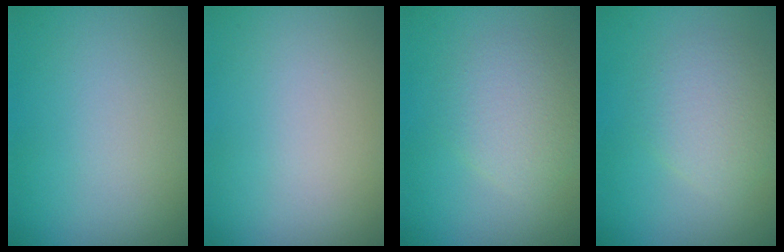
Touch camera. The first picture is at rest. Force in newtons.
{"total": 0.0}
{"total": 3.0, "press": 3.0, "slide": 0.0}
{"total": 3.0, "press": 3.0, "slide": 0.0}